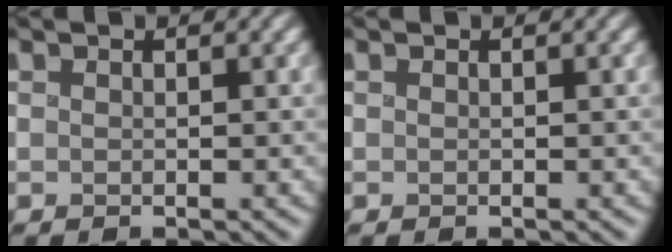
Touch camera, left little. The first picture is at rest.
{"total": 0.0}